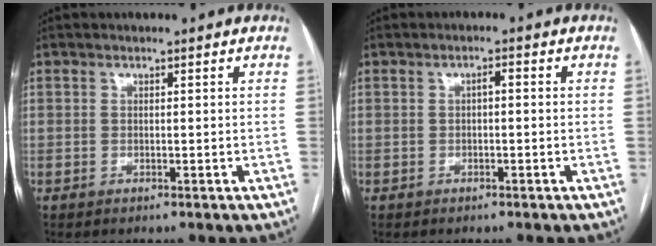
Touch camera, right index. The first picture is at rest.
{"total": 1.2, "force": [0.0, 0.4, 1.1], "torque": [-0.018, 0.004, -0.001]}